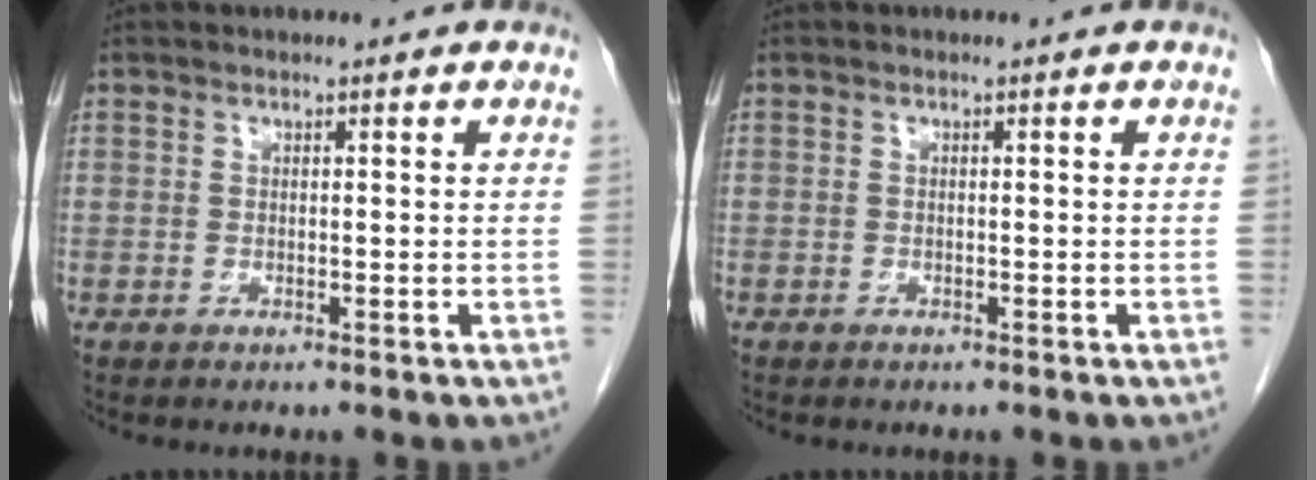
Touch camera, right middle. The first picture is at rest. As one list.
[{"total": 0.0}]